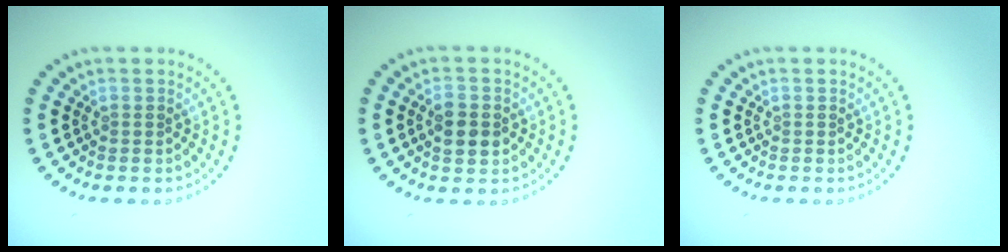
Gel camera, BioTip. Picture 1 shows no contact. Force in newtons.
{"total": 3.0, "press": 3.0, "slide": 0.1}
{"total": 0.0}